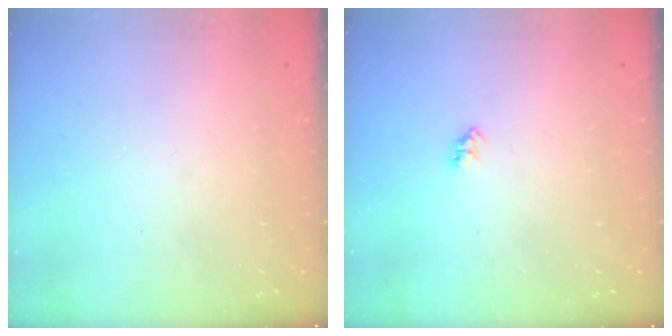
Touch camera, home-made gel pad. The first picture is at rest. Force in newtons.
{"total": 2.1, "press": 2.1, "slide": 0.4}